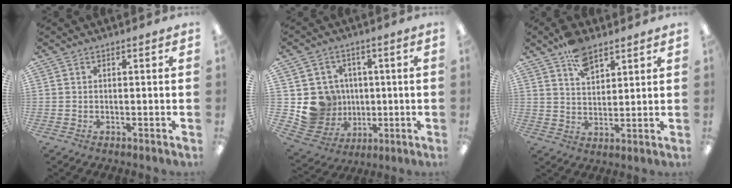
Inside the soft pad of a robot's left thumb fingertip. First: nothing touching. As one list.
[{"total": 11.6, "force": [0.2, 11.4, 2.2], "torque": [-0.075, 0.000, 0.022]}, {"total": 8.1, "force": [5.5, 4.2, 4.1], "torque": [-0.065, -0.026, 0.098]}]